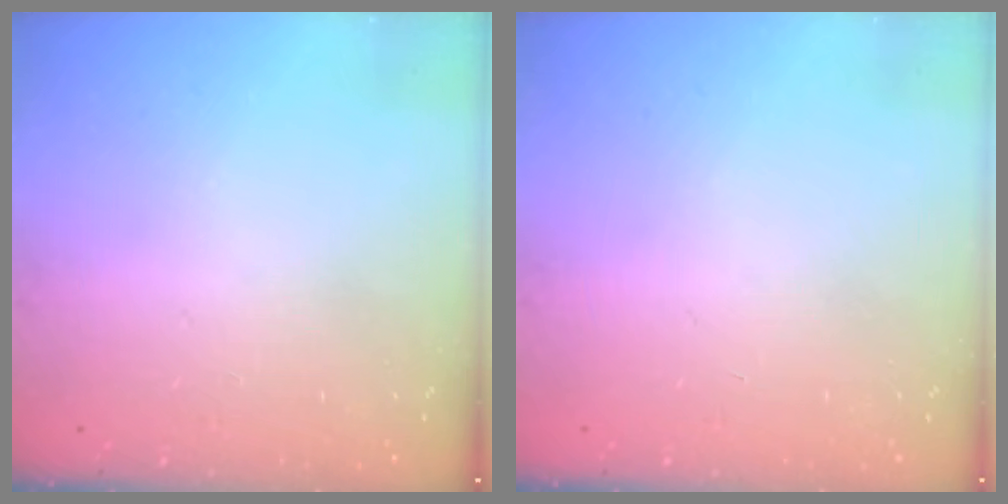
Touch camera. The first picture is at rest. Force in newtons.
{"total": 0.0}